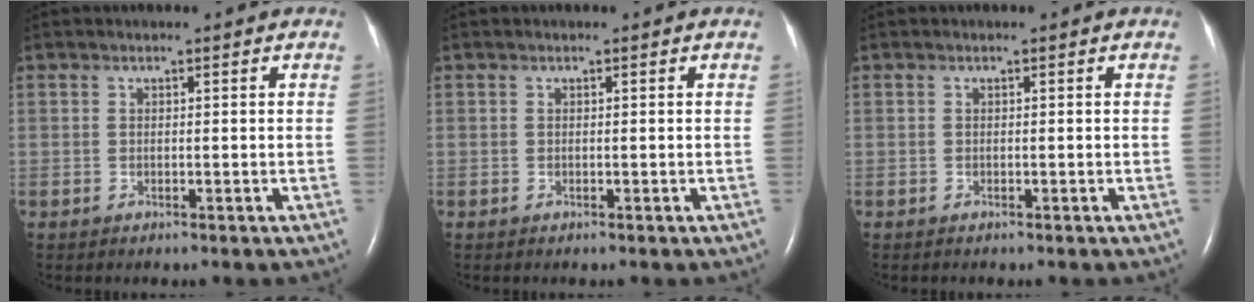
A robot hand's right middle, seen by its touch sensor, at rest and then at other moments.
{"total": 0.0}
{"total": 0.0}